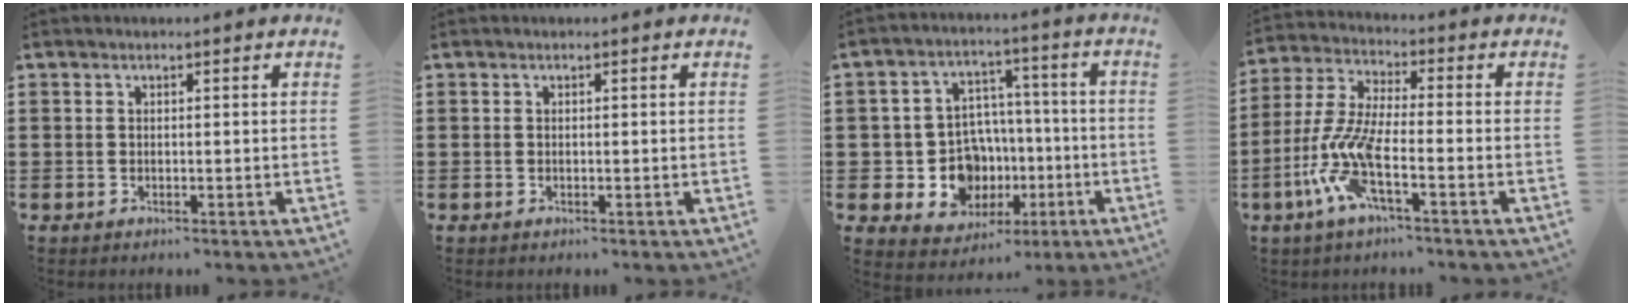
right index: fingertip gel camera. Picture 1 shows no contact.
{"total": 0.0}
{"total": 10.6, "force": [-1.9, 9.1, 5.1], "torque": [-0.125, 0.007, -0.022]}
{"total": 8.9, "force": [-4.1, 2.2, 7.6], "torque": [-0.200, -0.027, -0.086]}